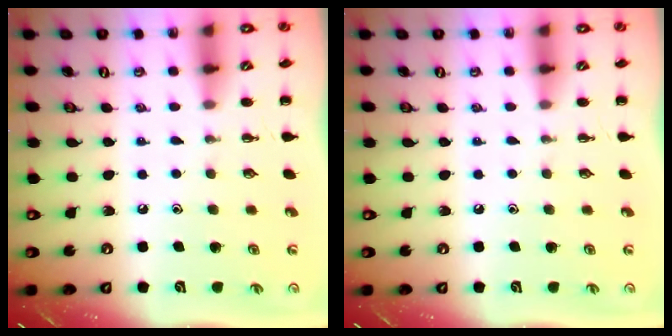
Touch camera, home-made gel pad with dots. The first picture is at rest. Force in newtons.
{"total": 0.0}